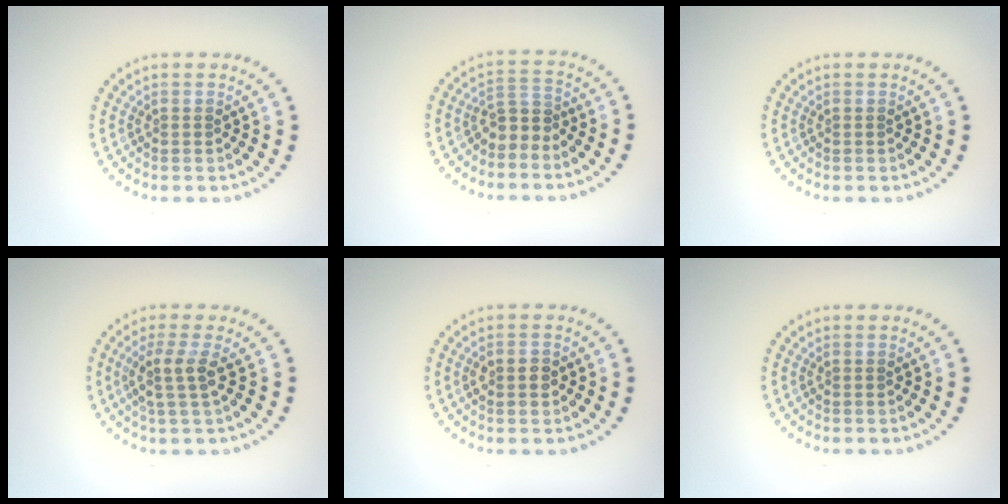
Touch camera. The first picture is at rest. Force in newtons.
{"total": 2.0, "press": 1.5, "slide": 1.3}
{"total": 0.0}
{"total": 2.6, "press": 2.0, "slide": 1.6}
{"total": 1.2, "press": 1.2, "slide": 0.2}
{"total": 0.0}